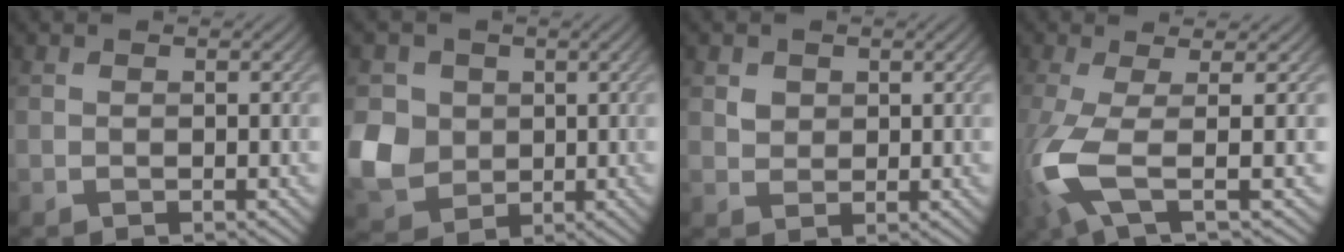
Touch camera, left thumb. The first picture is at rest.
{"total": 7.6, "force": [0.6, 6.8, 3.4], "torque": [-0.116, -0.014, 0.003]}
{"total": 1.8, "force": [0.9, 1.4, 0.5], "torque": [-0.014, -0.003, 0.015]}
{"total": 8.0, "force": [-1.5, 1.8, 7.6], "torque": [-0.172, -0.011, -0.036]}